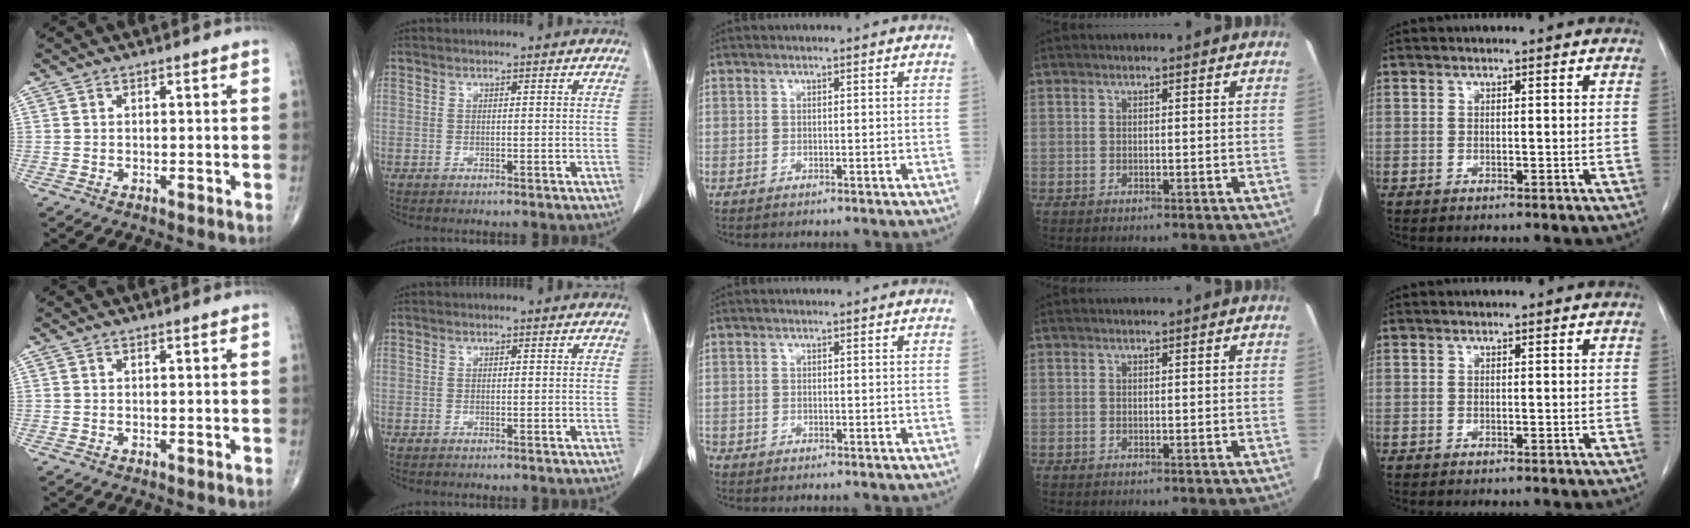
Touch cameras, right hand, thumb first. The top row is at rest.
{"middle": {"total": 0.8, "force": [-0.7, 0.4, 0.1], "torque": [-0.006, 0.000, -0.014]}}